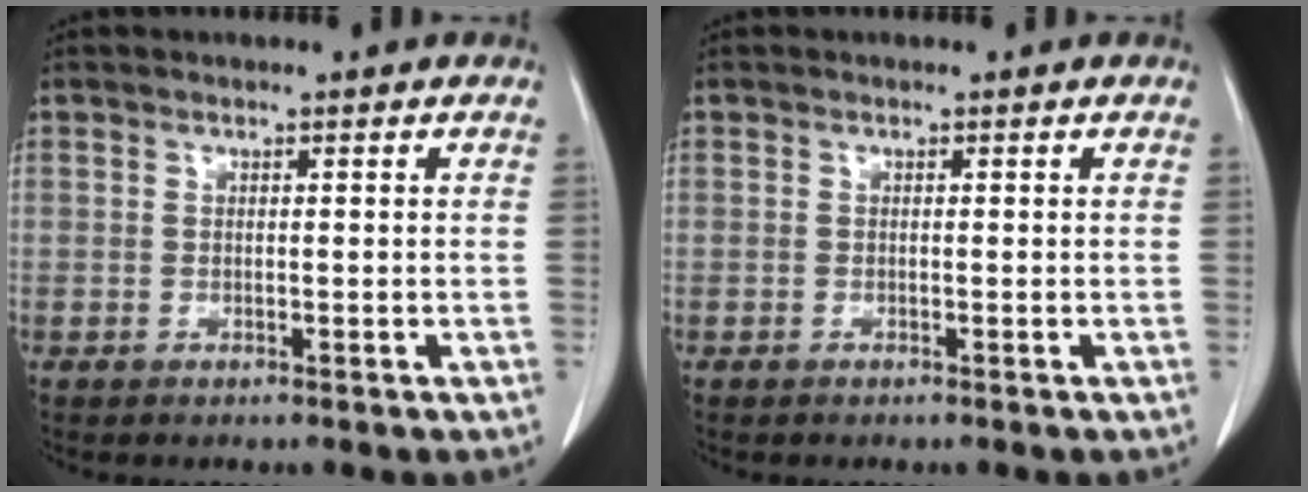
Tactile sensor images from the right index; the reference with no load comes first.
{"total": 0.0}